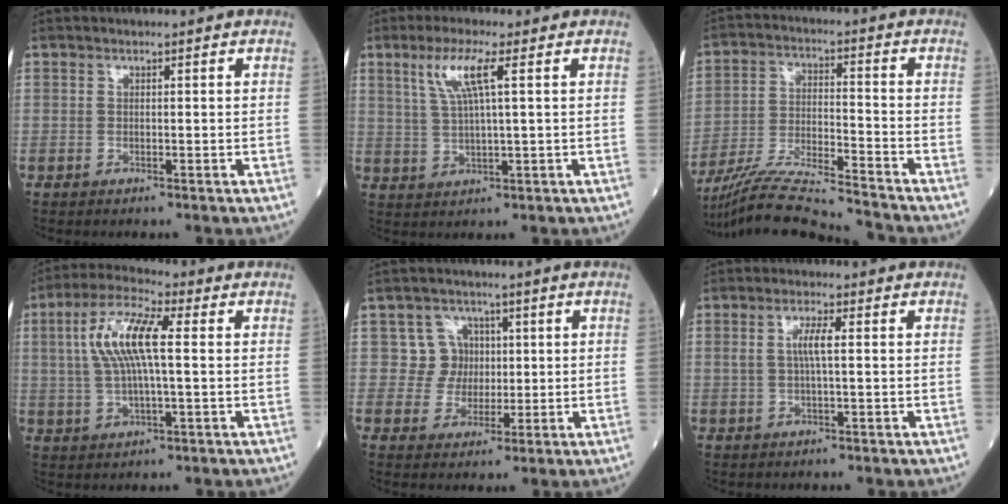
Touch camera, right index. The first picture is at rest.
{"total": 6.1, "force": [2.6, 0.1, 5.5], "torque": [-0.117, 0.007, 0.054]}
{"total": 14.8, "force": [-13.9, -1.0, 5.0], "torque": [-0.092, -0.007, -0.243]}
{"total": 10.0, "force": [1.6, 2.1, 9.6], "torque": [-0.203, 0.017, 0.029]}
{"total": 4.8, "force": [0.8, 4.7, 0.1], "torque": [0.009, 0.011, 0.012]}
{"total": 3.0, "force": [0.4, 0.2, 2.9], "torque": [-0.061, 0.004, 0.009]}